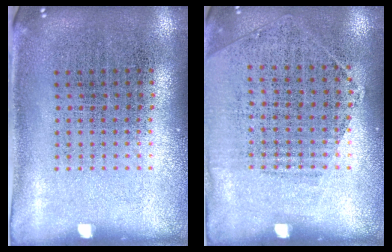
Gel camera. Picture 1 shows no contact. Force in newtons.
{"total": 1.1, "press": 0.9, "slide": 0.6}